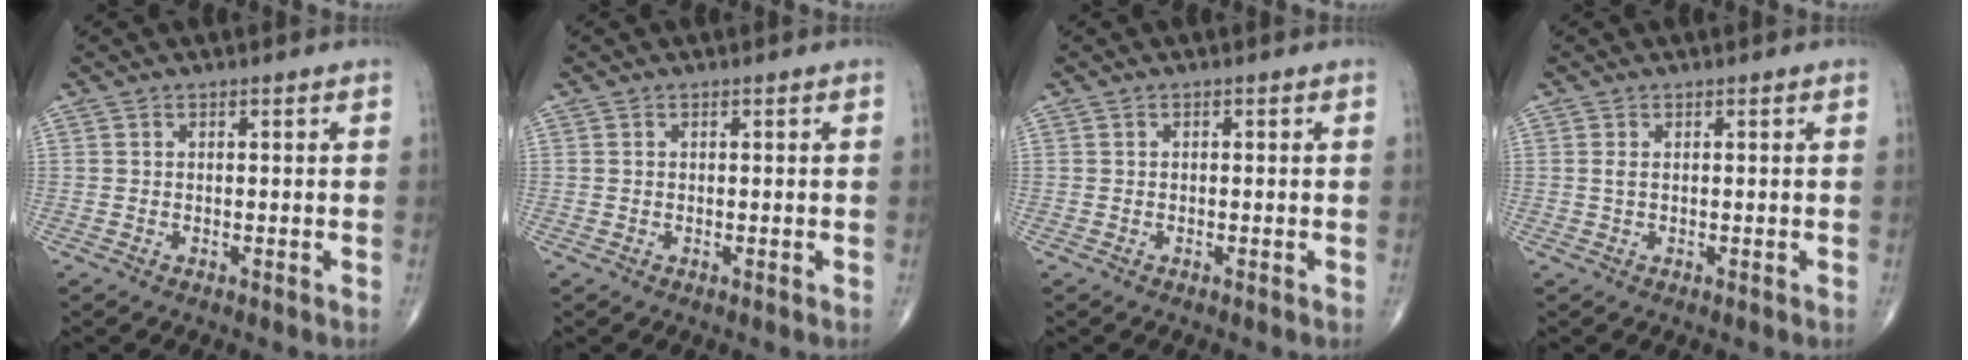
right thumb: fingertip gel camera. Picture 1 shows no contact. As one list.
[{"total": 0.0}, {"total": 0.0}, {"total": 0.8, "force": [0.2, 0.4, 0.7], "torque": [-0.018, 0.003, 0.005]}]